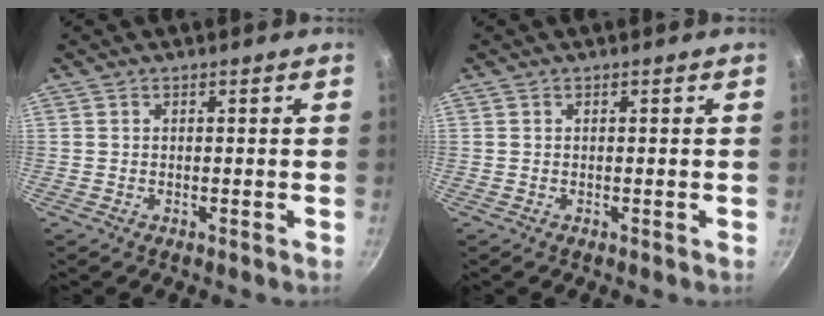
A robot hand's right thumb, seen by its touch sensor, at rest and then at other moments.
{"total": 0.0}